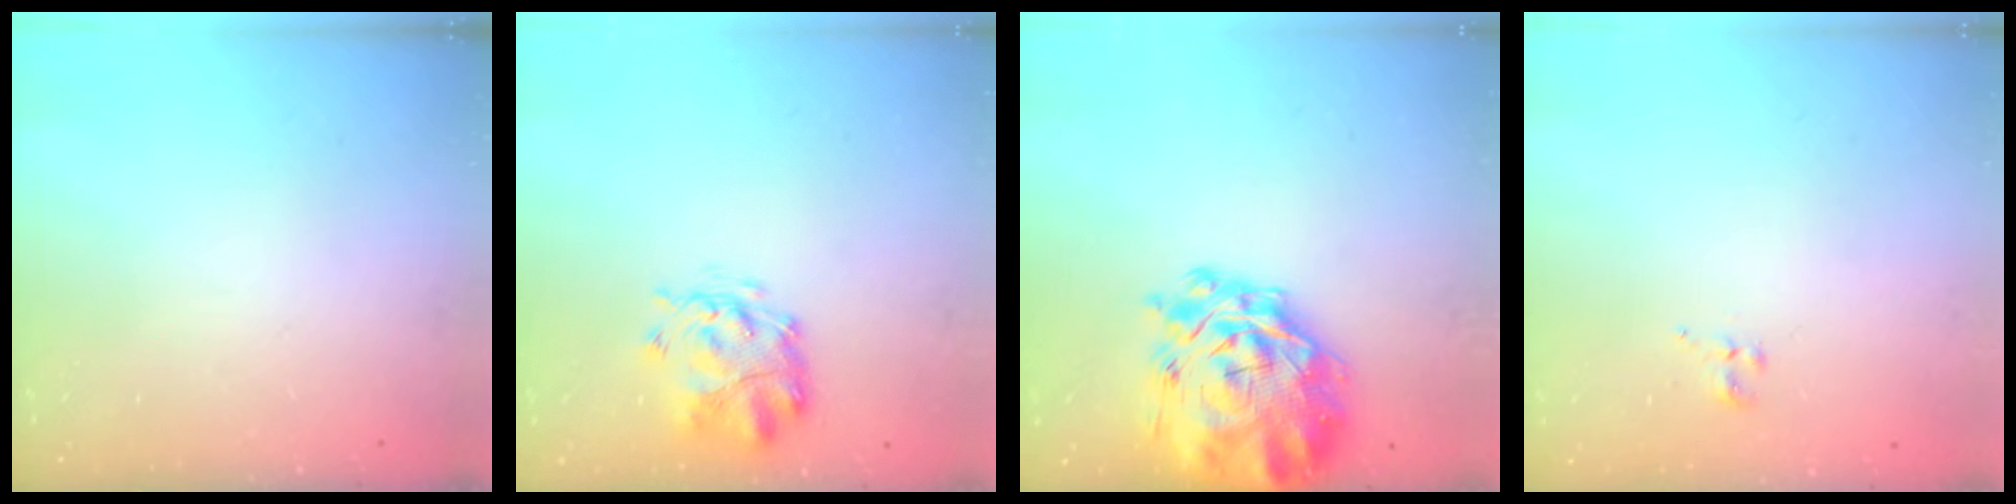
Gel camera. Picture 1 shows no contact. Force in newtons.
{"total": 3.8, "press": 3.5, "slide": 1.6}
{"total": 12.3, "press": 11.5, "slide": 4.5}
{"total": 2.8, "press": 2.5, "slide": 1.3}